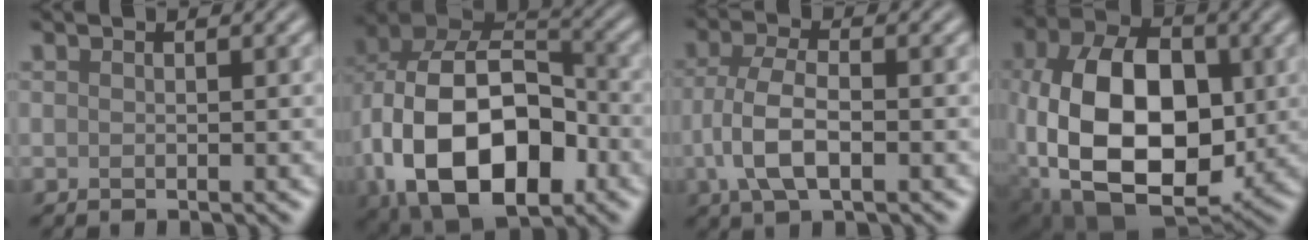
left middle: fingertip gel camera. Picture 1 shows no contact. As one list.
[{"total": 16.0, "force": [-4.3, 10.1, 11.6], "torque": [-0.215, -0.017, -0.076]}, {"total": 4.8, "force": [-1.3, 2.1, 4.1], "torque": [-0.093, 0.001, -0.025]}, {"total": 14.7, "force": [-1.5, 9.4, 11.2], "torque": [-0.211, -0.004, -0.029]}]